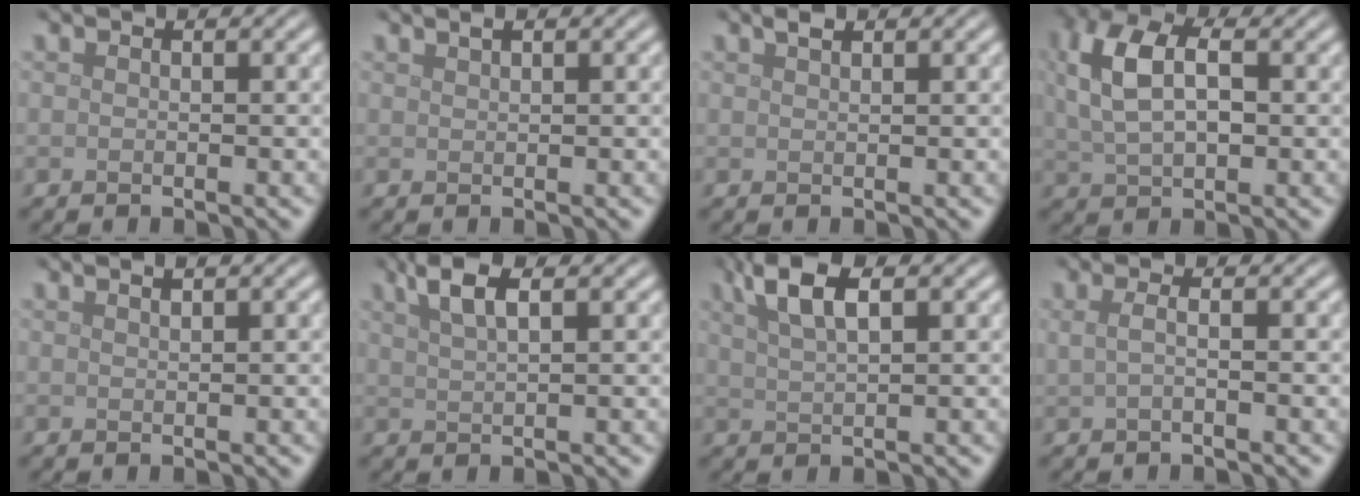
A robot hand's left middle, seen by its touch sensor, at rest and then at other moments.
{"total": 0.7, "force": [0.6, 0.2, 0.4], "torque": [-0.007, 0.001, 0.011]}
{"total": 1.0, "force": [0.8, 0.3, 0.5], "torque": [-0.010, 0.003, 0.015]}
{"total": 6.2, "force": [1.8, 3.5, 4.9], "torque": [-0.107, 0.014, 0.028]}
{"total": 1.0, "force": [0.7, 0.2, 0.6], "torque": [-0.011, 0.002, 0.013]}
{"total": 3.6, "force": [2.2, 1.1, 2.6], "torque": [-0.048, 0.008, 0.040]}
{"total": 4.7, "force": [2.6, 1.7, 3.6], "torque": [-0.070, 0.010, 0.046]}
{"total": 1.4, "force": [0.1, 0.5, 1.3], "torque": [-0.027, 0.000, -0.003]}